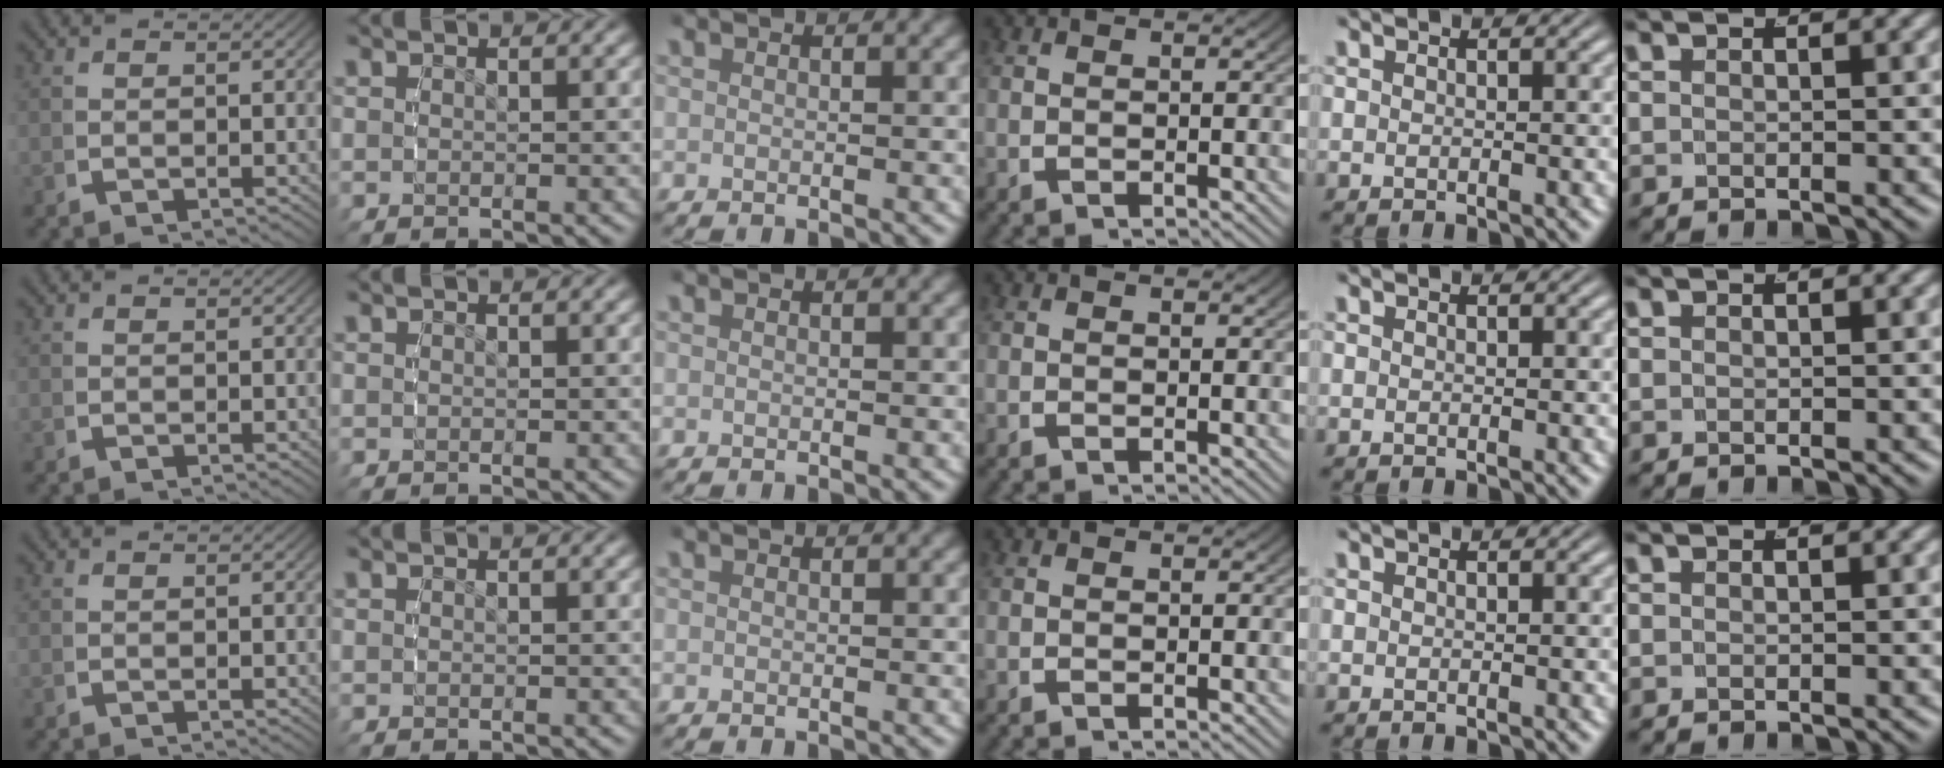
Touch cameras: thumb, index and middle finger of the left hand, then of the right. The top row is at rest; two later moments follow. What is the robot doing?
{"motion": "reach", "object": "glasses case"}